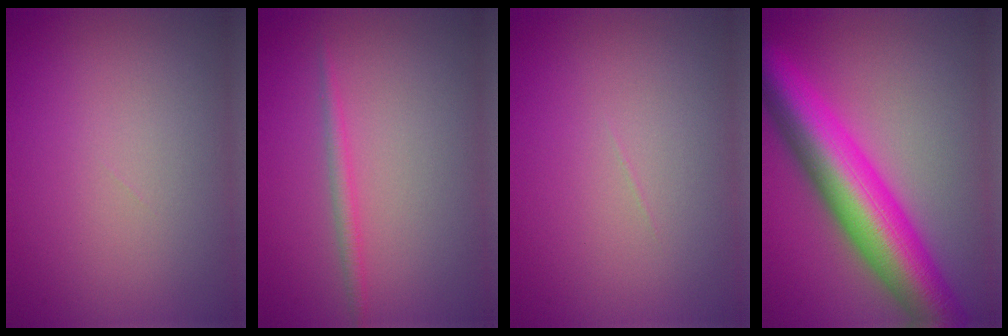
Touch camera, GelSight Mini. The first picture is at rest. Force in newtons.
{"total": 1.3, "press": 1.3, "slide": 0.1}
{"total": 0.0}
{"total": 11.0, "press": 11.0, "slide": 0.2}